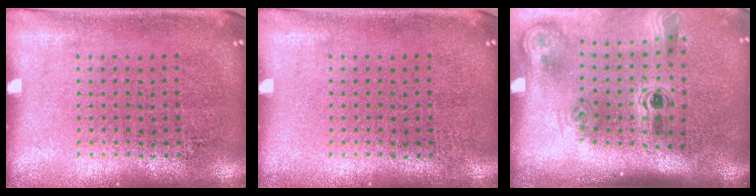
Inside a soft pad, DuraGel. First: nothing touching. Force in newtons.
{"total": 0.0}
{"total": 2.2, "press": 1.5, "slide": 1.7}